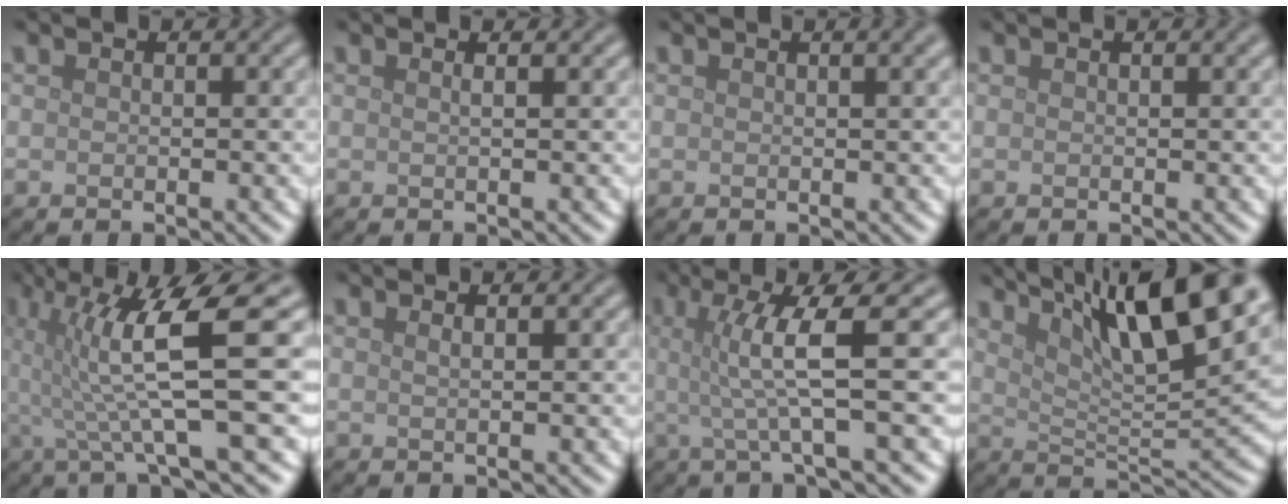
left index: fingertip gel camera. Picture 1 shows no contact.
{"total": 1.0, "force": [0.4, 0.4, 0.8], "torque": [-0.006, -0.001, -0.004]}
{"total": 2.5, "force": [1.2, 0.8, 2.0], "torque": [-0.016, 0.003, 0.012]}
{"total": 0.9, "force": [0.5, 0.2, 0.7], "torque": [-0.009, 0.005, 0.008]}
{"total": 7.9, "force": [0.9, 1.1, 7.8], "torque": [-0.136, 0.004, 0.013]}
{"total": 1.1, "force": [0.6, 0.4, 0.8], "torque": [-0.005, 0.000, 0.000]}
{"total": 5.7, "force": [0.8, 0.7, 5.6], "torque": [-0.100, 0.005, 0.013]}
{"total": 12.8, "force": [7.6, 3.3, 9.9], "torque": [-0.141, 0.015, 0.120]}